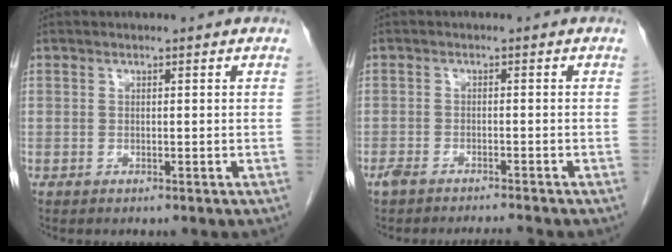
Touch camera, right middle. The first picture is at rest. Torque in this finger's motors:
{"motor_torque": [0.17, -0.11, 0.09, 0.02]}